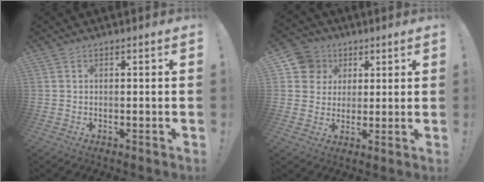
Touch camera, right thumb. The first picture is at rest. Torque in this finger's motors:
{"motor_torque": [-0.19, 0.35, -0.21, 0.19, -0.01]}